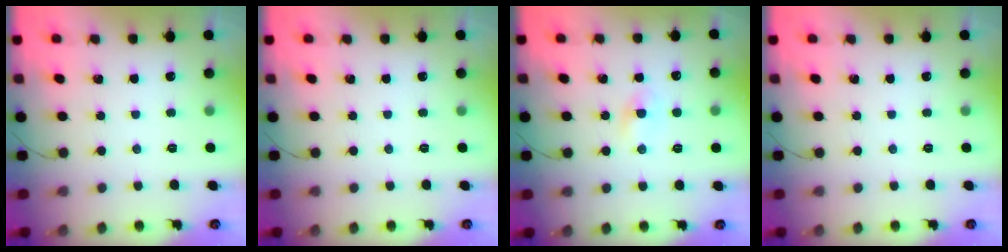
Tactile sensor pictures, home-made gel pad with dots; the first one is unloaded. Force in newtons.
{"total": 0.0}
{"total": 1.8, "press": 1.5, "slide": 0.9}
{"total": 0.0}